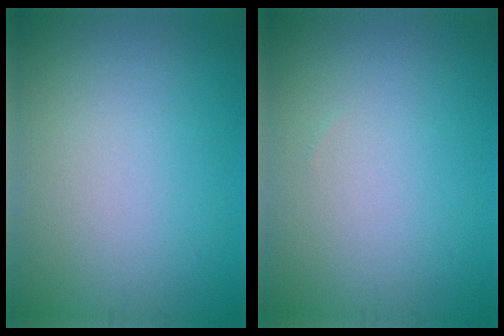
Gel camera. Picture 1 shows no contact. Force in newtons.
{"total": 0.0}